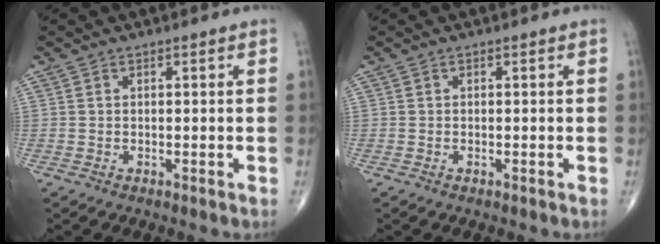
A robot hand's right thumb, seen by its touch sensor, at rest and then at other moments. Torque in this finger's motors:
{"motor_torque": [0.38, -0.14, -0.29, -0.33, -0.01]}